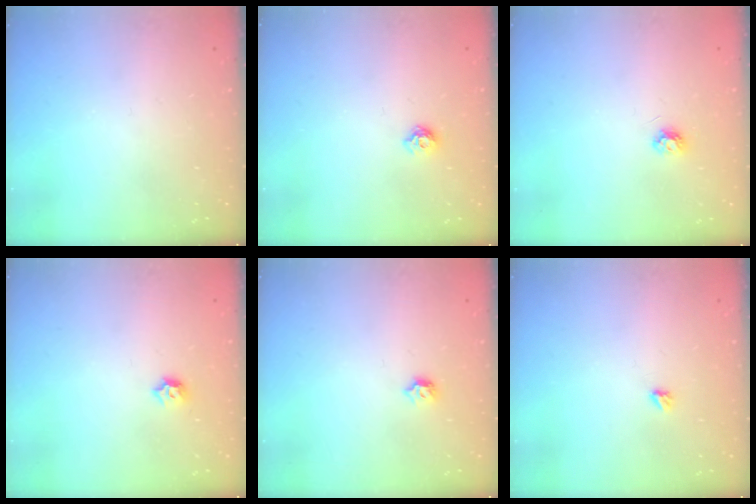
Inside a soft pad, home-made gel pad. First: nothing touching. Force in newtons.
{"total": 5.6, "press": 5.6, "slide": 0.9}
{"total": 3.8, "press": 3.8, "slide": 0.5}
{"total": 3.8, "press": 3.8, "slide": 0.8}
{"total": 4.8, "press": 4.7, "slide": 1.0}
{"total": 2.9, "press": 2.9, "slide": 0.5}